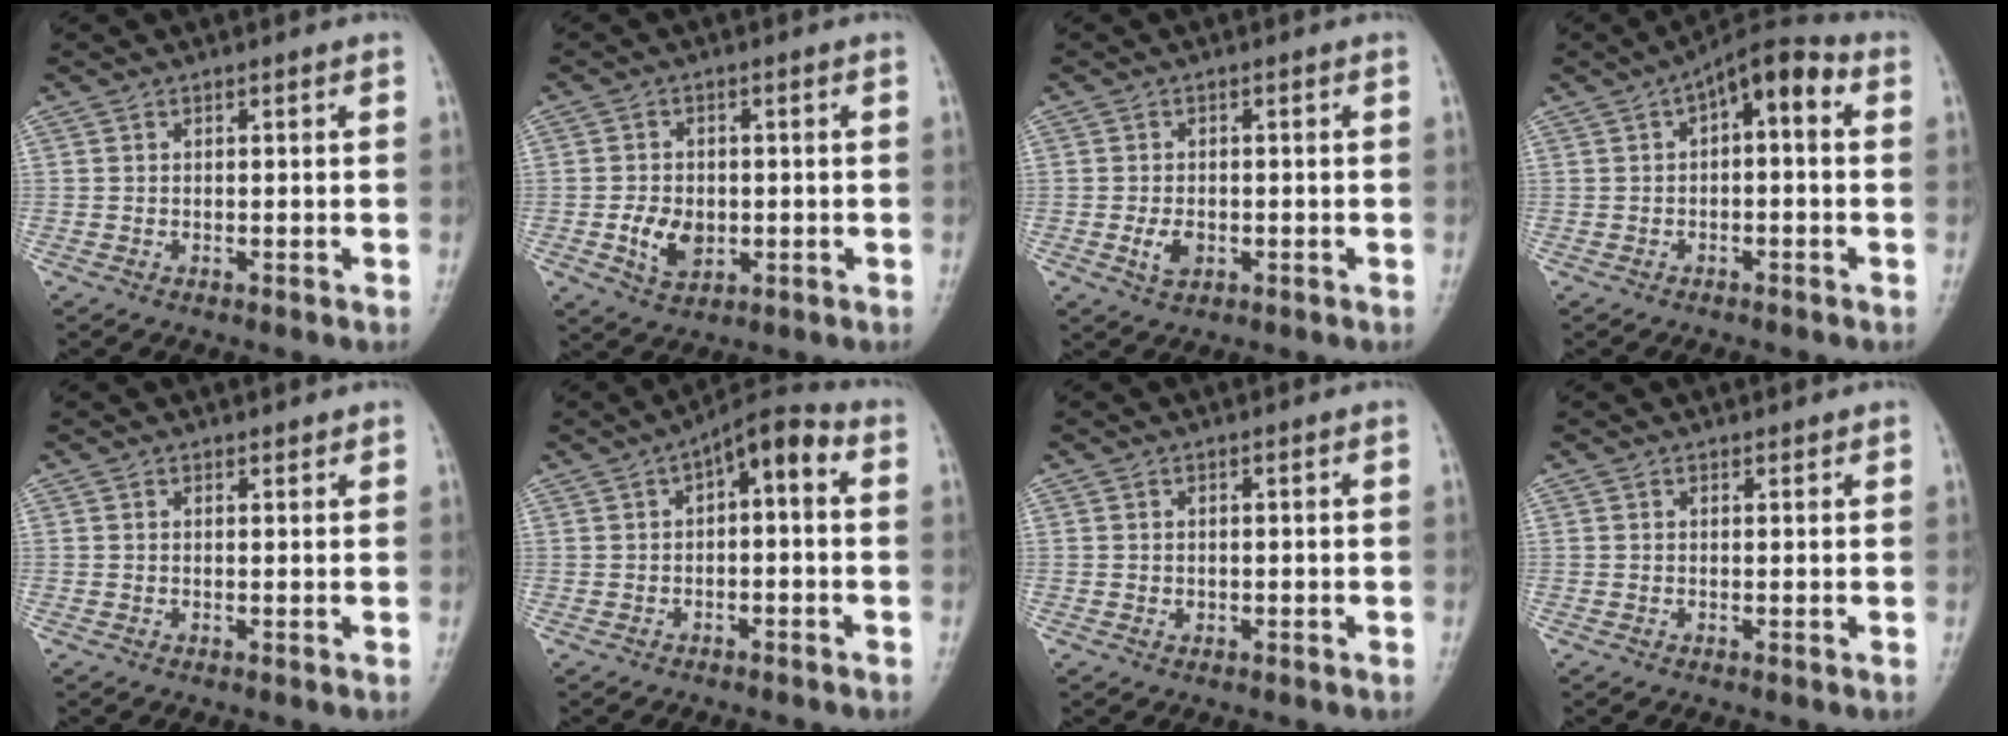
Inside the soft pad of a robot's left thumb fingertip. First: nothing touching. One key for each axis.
{"total": 5.9, "fx": -1.1, "fy": 4.2, "fz": 4.1, "tx": -0.060, "ty": -0.002, "tz": -0.015}
{"total": 3.3, "fx": -0.9, "fy": 2.1, "fz": 2.4, "tx": -0.041, "ty": 0.000, "tz": -0.012}
{"total": 8.6, "fx": 1.8, "fy": 3.8, "fz": 7.5, "tx": -0.090, "ty": 0.035, "tz": 0.014}
{"total": 0.8, "fx": 0.7, "fy": 0.4, "fz": 0.1, "tx": 0.000, "ty": -0.006, "tz": 0.009}
{"total": 7.3, "fx": 1.1, "fy": 3.2, "fz": 6.5, "tx": -0.076, "ty": 0.035, "tz": 0.003}
{"total": 0.6, "fx": -0.1, "fy": 0.6, "fz": 0.2, "tx": -0.001, "ty": 0.001, "tz": 0.000}
{"total": 0.6, "fx": 0.5, "fy": 0.2, "fz": 0.1, "tx": -0.002, "ty": -0.005, "tz": 0.007}